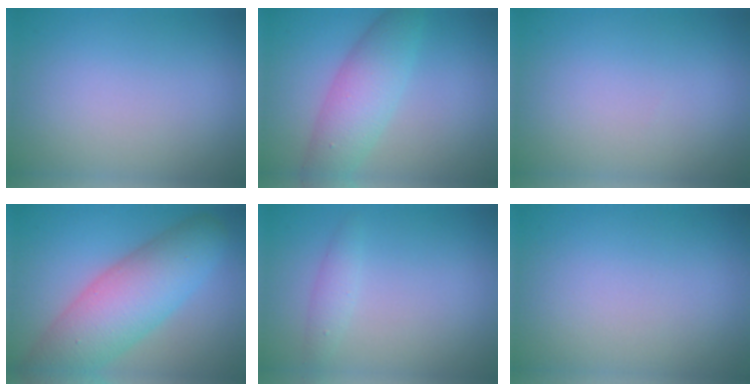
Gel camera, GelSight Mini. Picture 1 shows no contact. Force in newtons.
{"total": 4.9, "press": 4.9, "slide": 0.1}
{"total": 0.0}
{"total": 8.8, "press": 8.8, "slide": 0.3}
{"total": 1.3, "press": 1.3, "slide": 0.0}
{"total": 0.0}